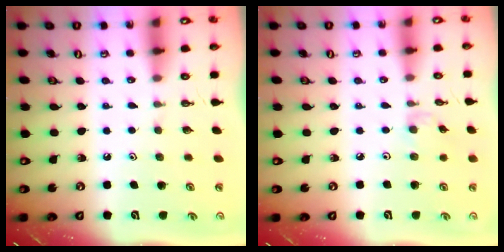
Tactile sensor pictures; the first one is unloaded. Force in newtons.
{"total": 1.1, "press": 1.0, "slide": 0.4}